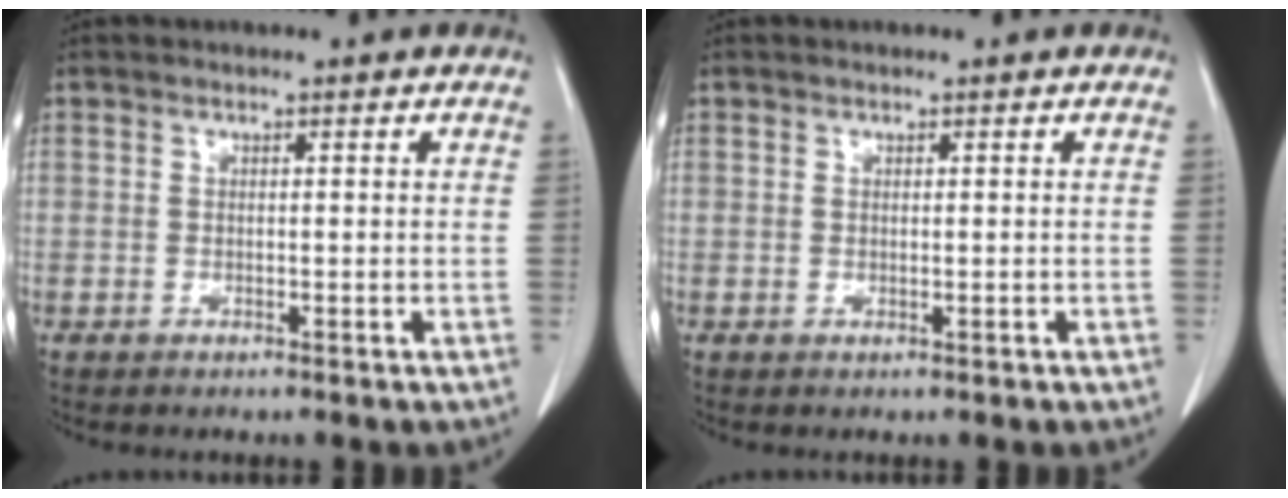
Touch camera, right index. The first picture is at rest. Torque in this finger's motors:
{"motor_torque": [0.00, 0.00, 0.00, 0.00]}